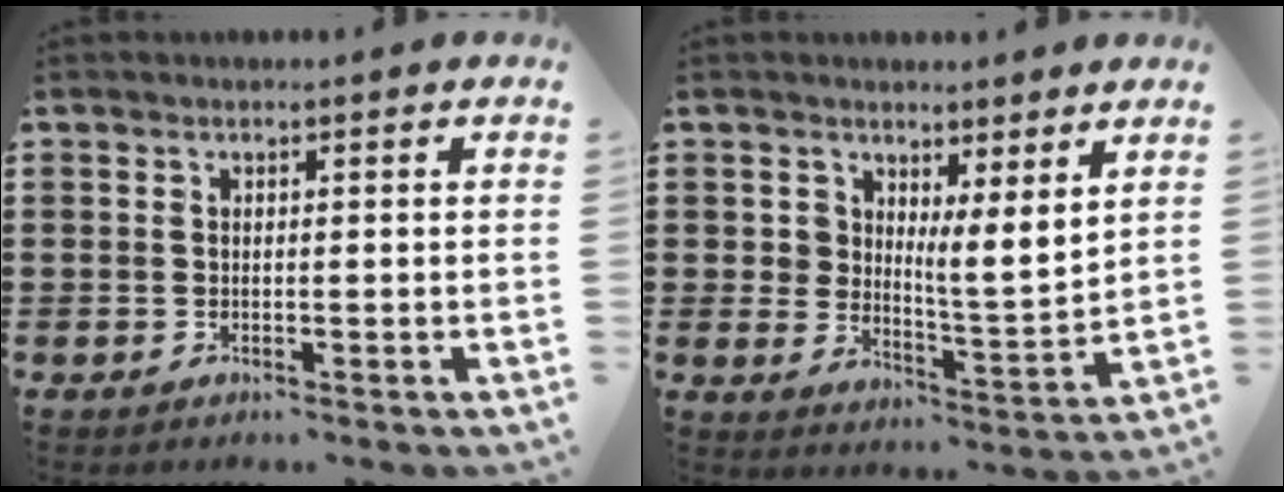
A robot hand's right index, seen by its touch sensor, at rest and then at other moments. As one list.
[{"total": 5.0, "force": [4.2, 2.1, 1.7], "torque": [-0.036, -0.022, 0.075]}]